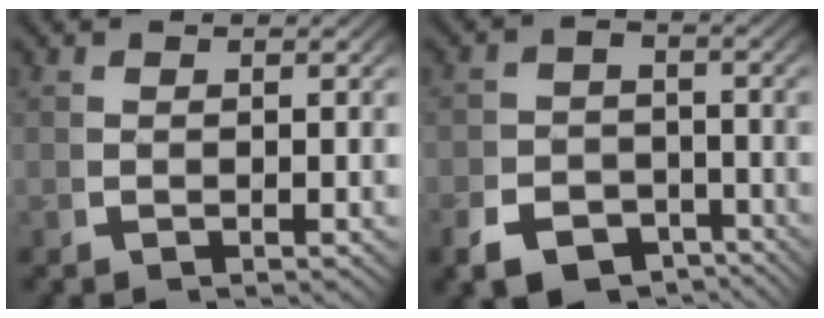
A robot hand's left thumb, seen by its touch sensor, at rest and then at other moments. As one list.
[{"total": 7.5, "force": [-4.4, 5.3, 2.9], "torque": [-0.054, -0.038, -0.067]}]